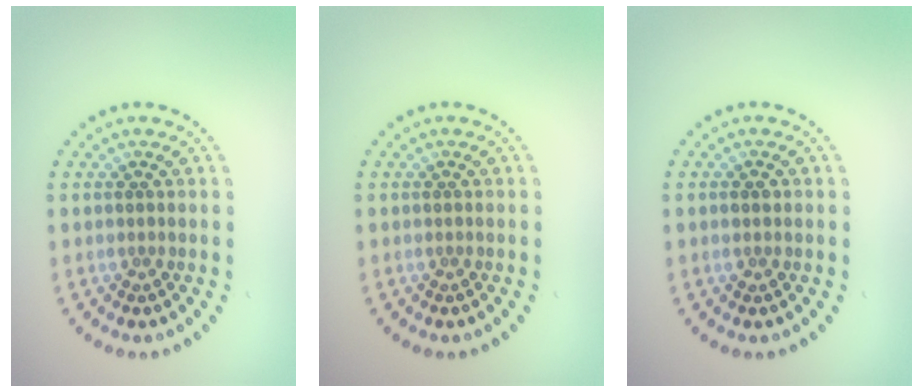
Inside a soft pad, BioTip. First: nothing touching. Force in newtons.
{"total": 0.0}
{"total": 1.0, "press": 1.0, "slide": 0.1}